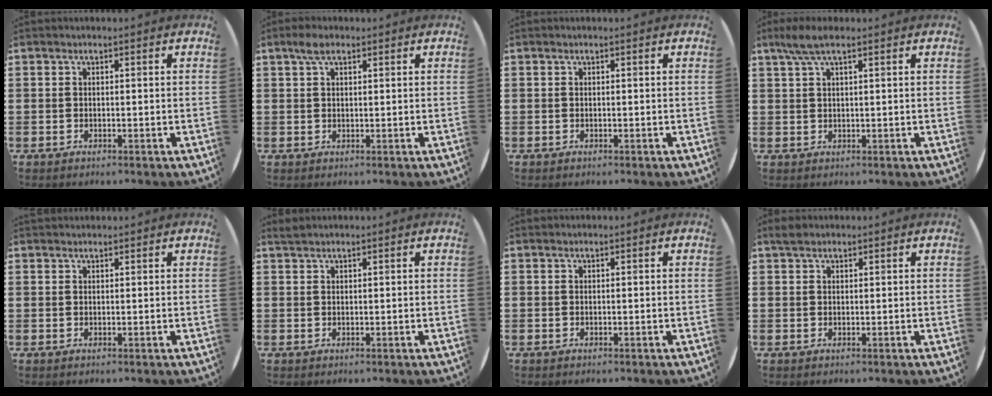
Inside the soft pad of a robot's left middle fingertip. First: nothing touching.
{"total": 2.7, "force": [1.7, 1.2, 1.7], "torque": [-0.030, 0.004, 0.028]}
{"total": 0.0}
{"total": 3.3, "force": [2.1, 0.5, 2.5], "torque": [-0.053, 0.006, 0.037]}
{"total": 0.6, "force": [0.6, 0.0, -0.2], "torque": [0.004, 0.003, 0.011]}
{"total": 0.8, "force": [0.8, 0.0, 0.1], "torque": [-0.003, 0.000, 0.017]}
{"total": 0.0}
{"total": 1.3, "force": [1.1, 0.5, 0.4], "torque": [-0.002, 0.002, 0.019]}